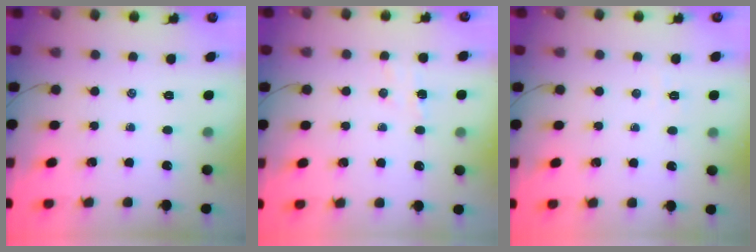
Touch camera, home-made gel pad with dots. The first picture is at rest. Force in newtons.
{"total": 5.7, "press": 5.7, "slide": 0.9}
{"total": 2.5, "press": 2.4, "slide": 0.7}